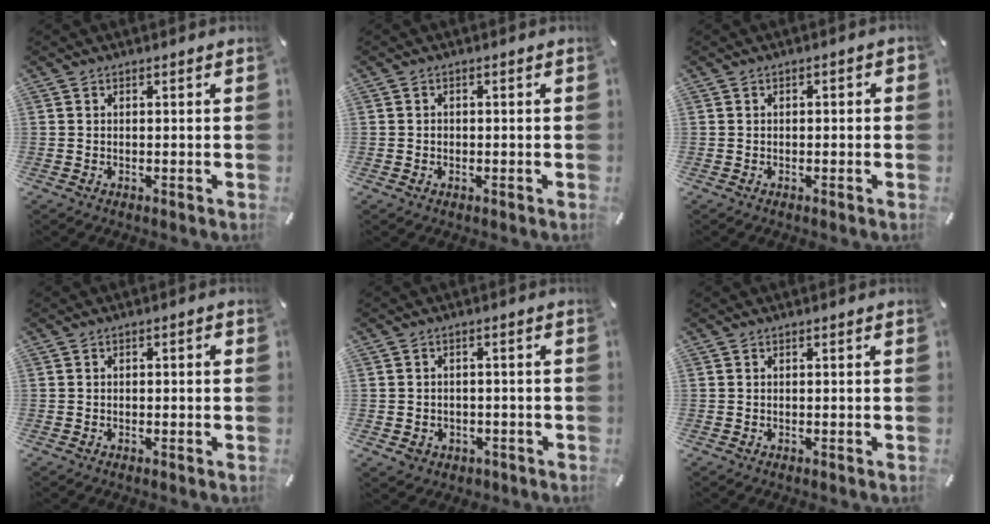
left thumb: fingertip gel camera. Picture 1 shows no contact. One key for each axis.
{"total": 1.1, "fx": -0.3, "fy": 1.0, "fz": 0.4, "tx": -0.008, "ty": 0.004, "tz": -0.008}
{"total": 1.1, "fx": -0.5, "fy": 0.6, "fz": 0.8, "tx": -0.014, "ty": 0.004, "tz": -0.011}
{"total": 1.1, "fx": -0.3, "fy": 0.6, "fz": 0.9, "tx": -0.017, "ty": 0.004, "tz": -0.007}
{"total": 3.5, "fx": -1.1, "fy": 3.2, "fz": 1.1, "tx": -0.010, "ty": 0.002, "tz": -0.021}
{"total": 0.0}